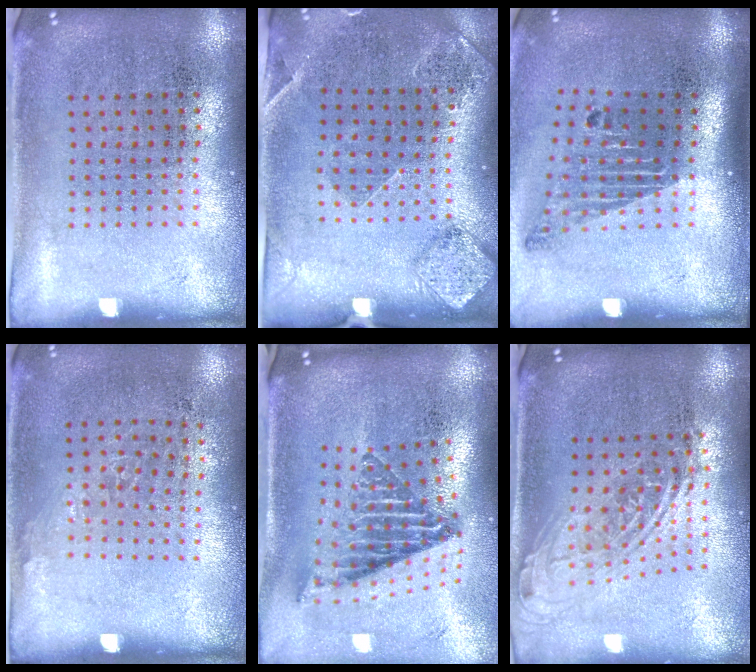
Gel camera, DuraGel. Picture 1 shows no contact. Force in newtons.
{"total": 1.6, "press": 1.5, "slide": 0.5}
{"total": 1.8, "press": 1.2, "slide": 1.4}
{"total": 1.0, "press": 0.8, "slide": 0.6}
{"total": 2.5, "press": 1.6, "slide": 1.9}
{"total": 2.0, "press": 1.5, "slide": 1.2}